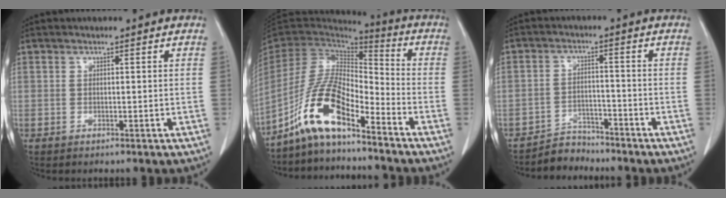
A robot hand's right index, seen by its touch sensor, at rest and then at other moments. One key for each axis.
{"total": 11.5, "fx": -7.6, "fy": 2.7, "fz": 8.2, "tx": -0.182, "ty": 0.013, "tz": -0.147}
{"total": 3.9, "fx": -3.5, "fy": 1.2, "fz": -1.1, "tx": 0.025, "ty": 0.004, "tz": -0.063}